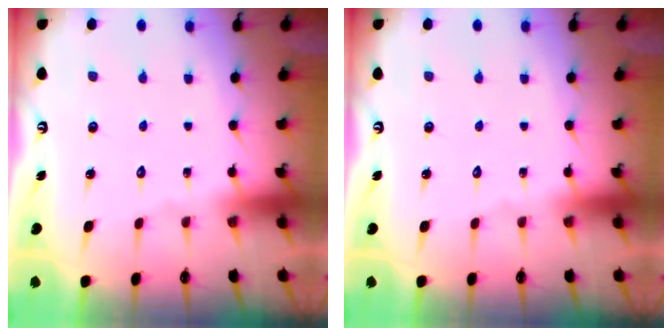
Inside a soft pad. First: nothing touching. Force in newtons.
{"total": 0.0}